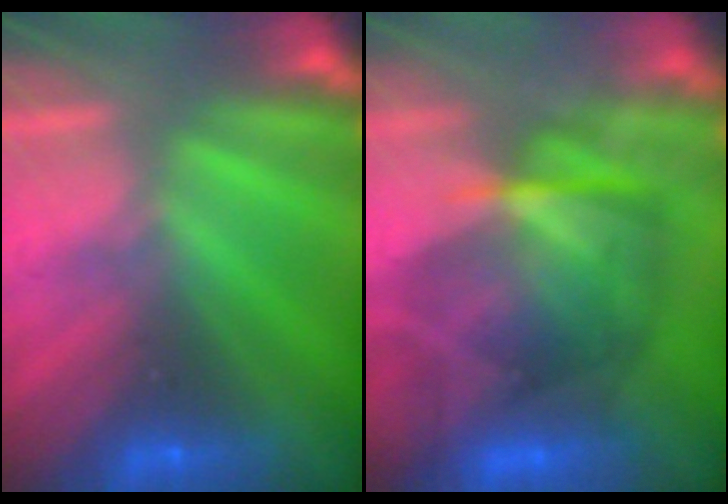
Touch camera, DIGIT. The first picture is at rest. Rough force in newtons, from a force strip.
{"total": 7.5}